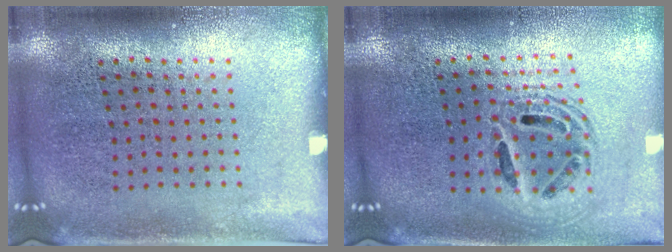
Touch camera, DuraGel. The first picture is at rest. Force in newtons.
{"total": 1.7, "press": 1.4, "slide": 1.0}